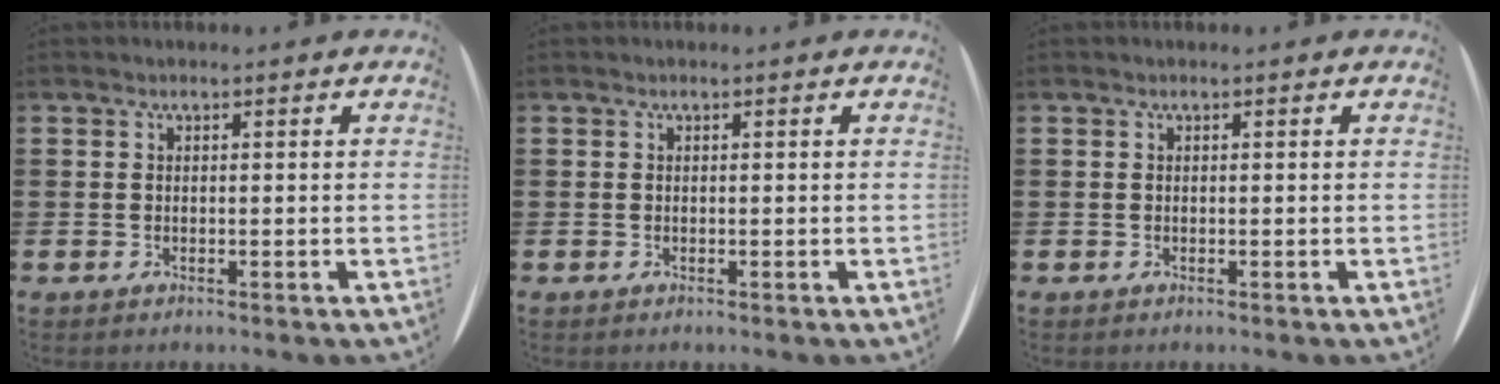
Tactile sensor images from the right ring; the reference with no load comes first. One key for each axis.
{"total": 0.0}
{"total": 0.0}